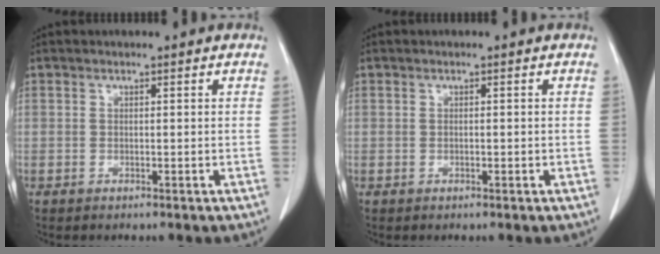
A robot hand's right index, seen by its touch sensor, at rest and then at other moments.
{"total": 0.6, "force": [-0.1, 0.3, 0.5], "torque": [-0.014, 0.000, -0.002]}